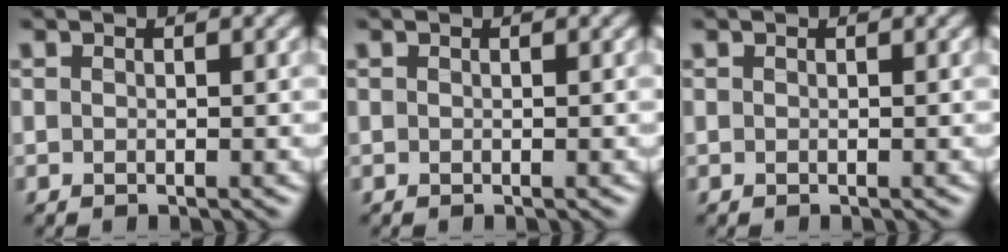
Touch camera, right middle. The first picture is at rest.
{"total": 0.0}
{"total": 0.0}